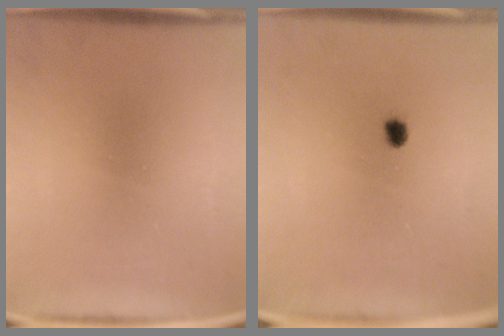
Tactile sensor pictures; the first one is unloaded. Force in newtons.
{"total": 1.7}